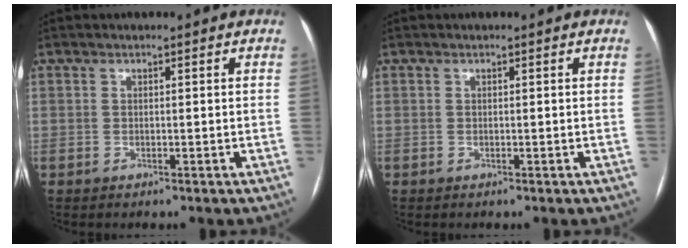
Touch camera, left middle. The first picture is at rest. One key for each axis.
{"total": 0.0}